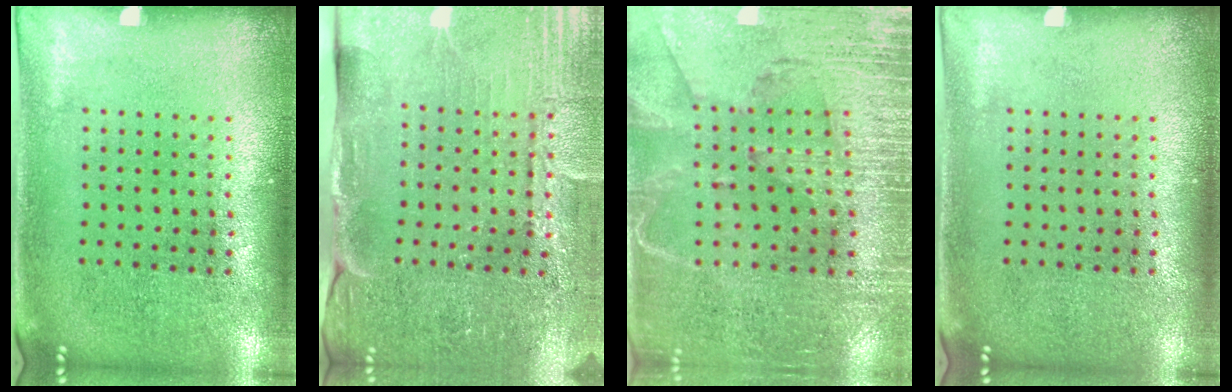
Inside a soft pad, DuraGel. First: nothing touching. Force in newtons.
{"total": 3.5, "press": 3.5, "slide": 0.4}
{"total": 3.2, "press": 2.9, "slide": 1.4}
{"total": 0.0}